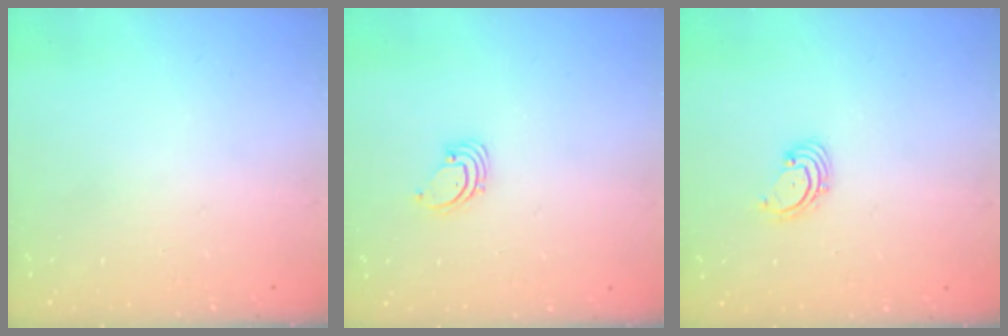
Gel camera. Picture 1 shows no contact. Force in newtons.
{"total": 1.6, "press": 1.6, "slide": 0.1}
{"total": 1.8, "press": 1.7, "slide": 0.6}